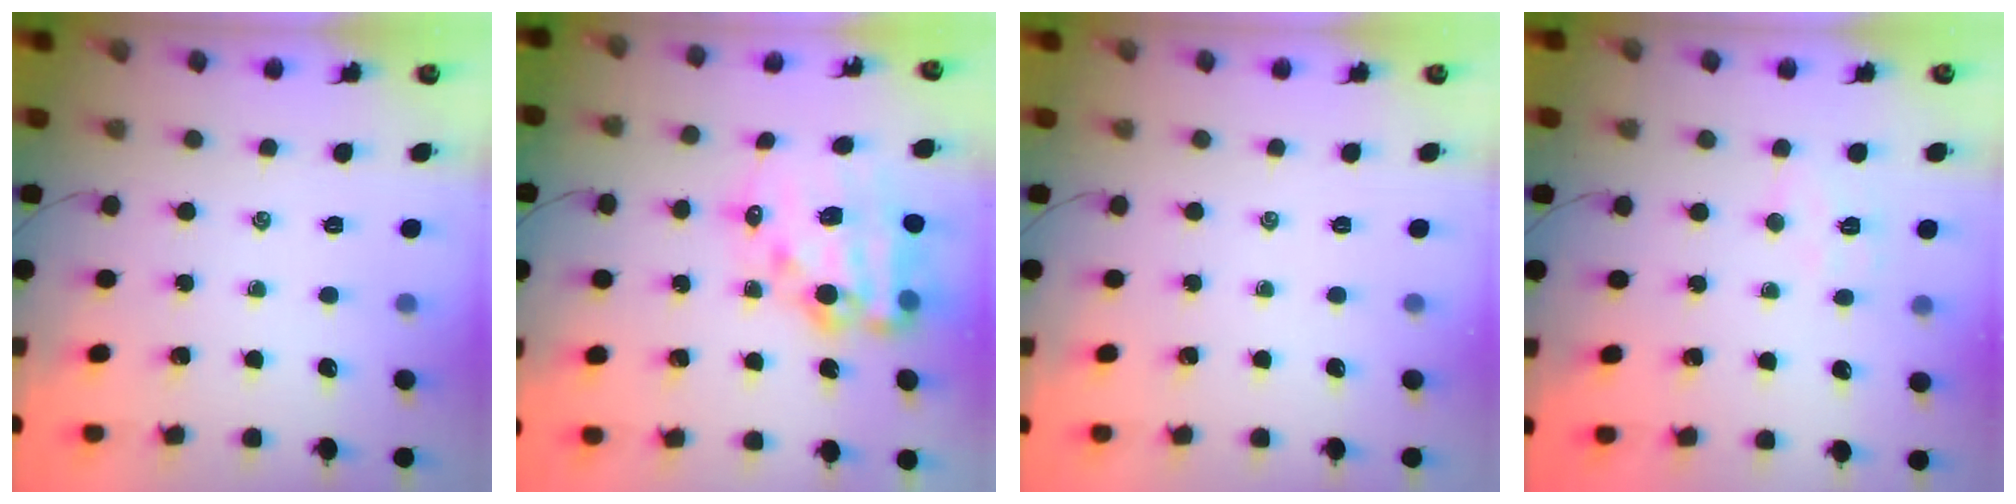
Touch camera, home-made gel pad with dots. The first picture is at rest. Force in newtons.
{"total": 17.5, "press": 17.0, "slide": 4.2}
{"total": 0.0}
{"total": 5.7, "press": 5.7, "slide": 1.0}